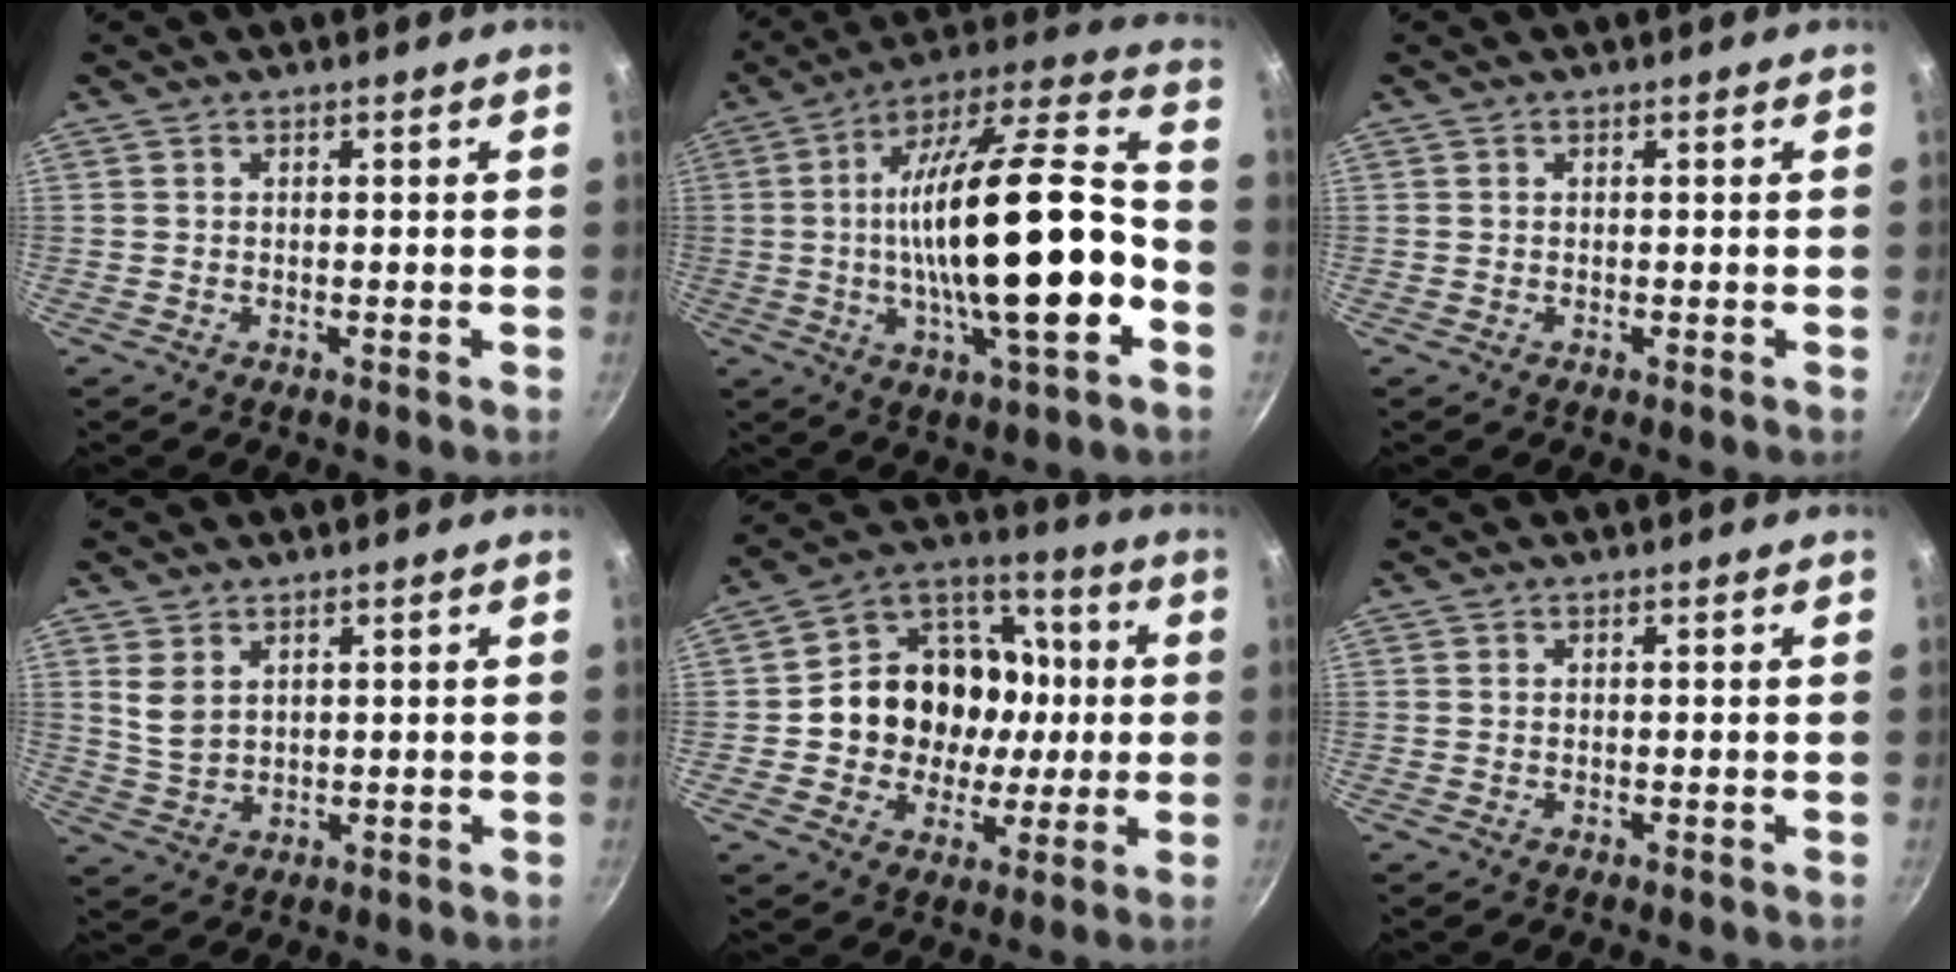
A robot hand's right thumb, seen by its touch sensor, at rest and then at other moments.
{"total": 26.3, "force": [-4.0, 7.8, 24.8], "torque": [-0.400, 0.028, -0.069]}
{"total": 0.0}
{"total": 4.6, "force": [2.0, 2.9, 2.9], "torque": [-0.049, -0.016, 0.046]}
{"total": 17.8, "force": [0.1, 15.6, 8.7], "torque": [-0.112, 0.031, -0.005]}
{"total": 0.0}